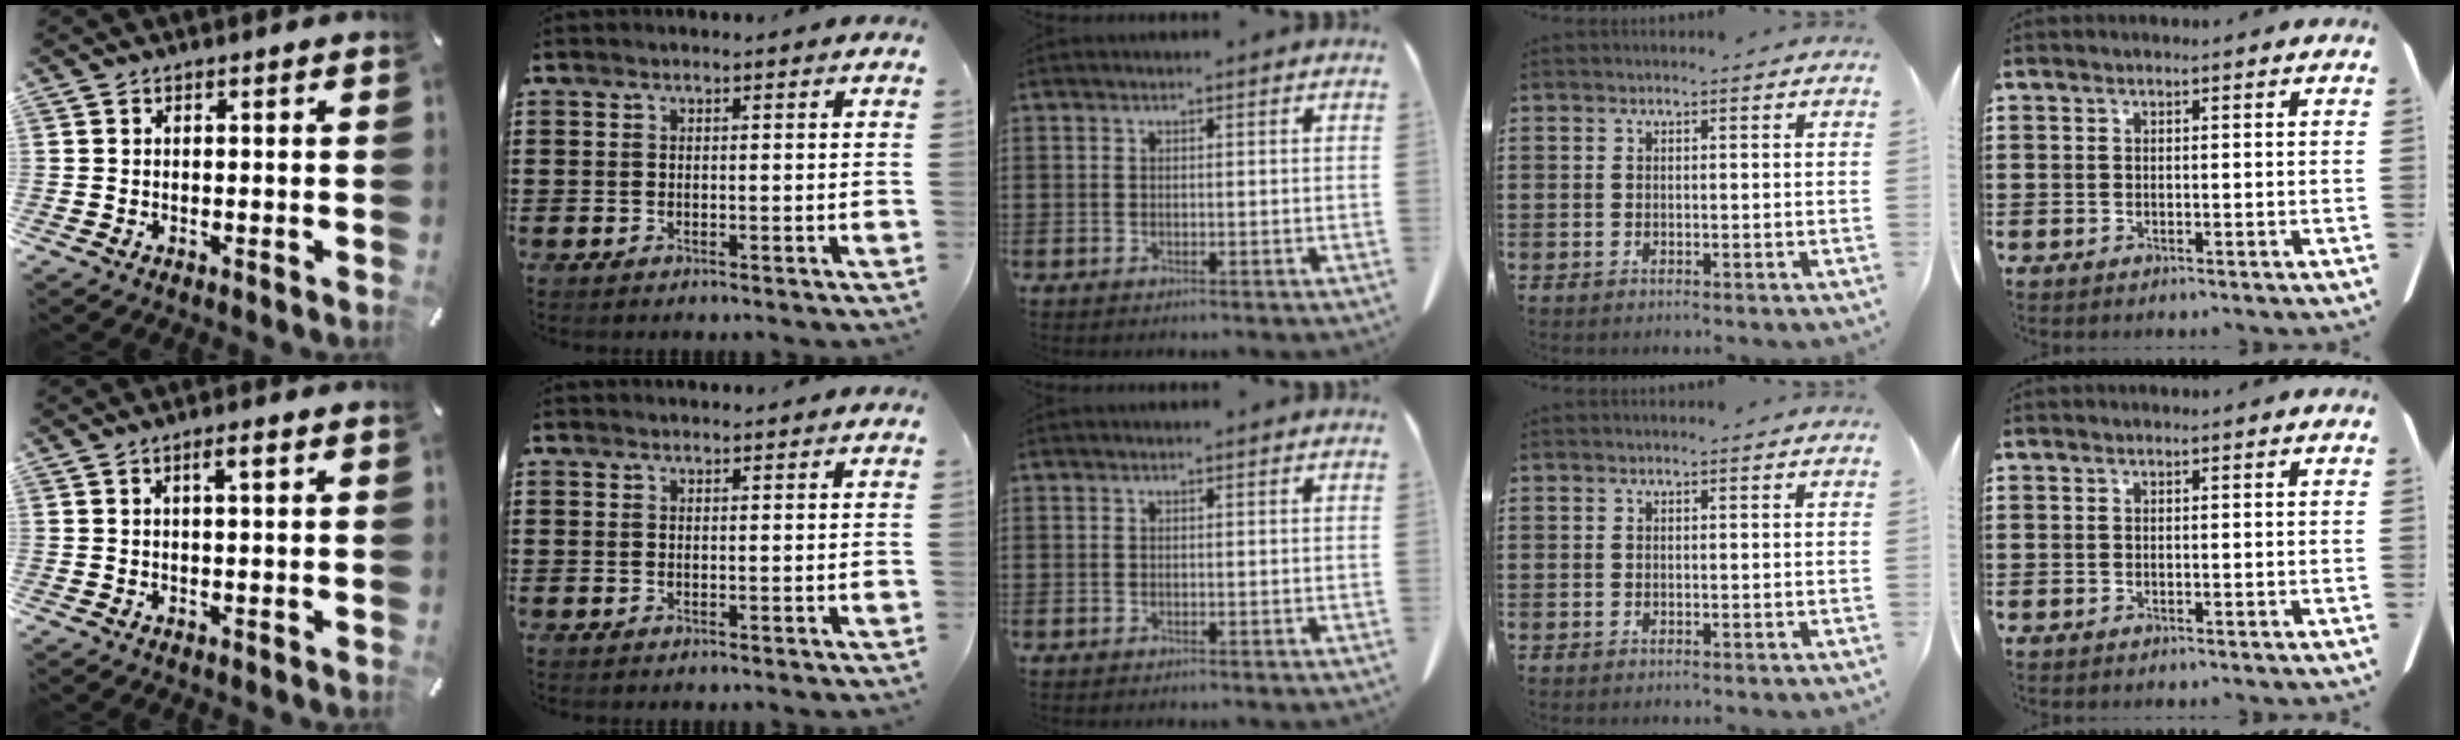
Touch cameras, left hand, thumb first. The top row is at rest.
{"thumb": {"total": 2.9, "force": [0.9, 0.5, 2.7], "torque": [-0.046, 0.002, 0.011]}, "index": {"total": 0.9, "force": [0.9, 0.1, 0.1], "torque": [-0.004, -0.001, 0.018]}}